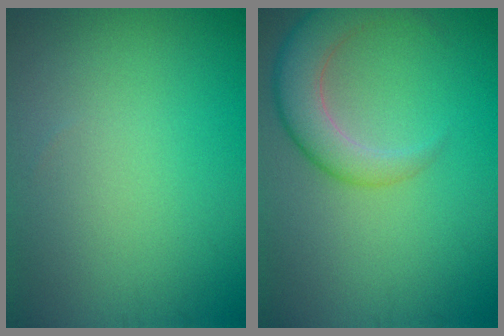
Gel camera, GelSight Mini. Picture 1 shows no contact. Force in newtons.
{"total": 4.6, "press": 4.5, "slide": 0.4}